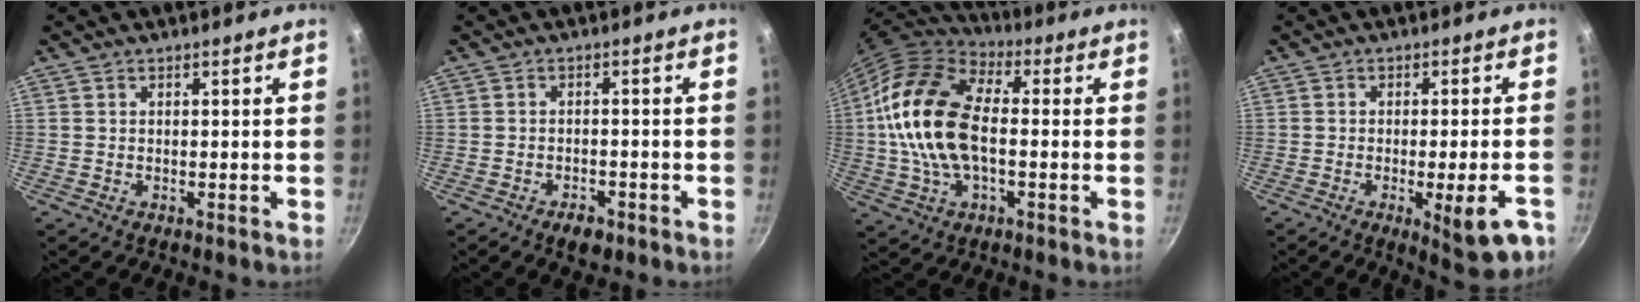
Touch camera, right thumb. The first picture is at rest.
{"total": 3.7, "force": [-2.3, 1.9, 2.1], "torque": [-0.028, 0.016, -0.032]}
{"total": 19.6, "force": [-0.2, 11.3, 16.0], "torque": [-0.301, 0.029, -0.017]}
{"total": 10.1, "force": [-4.2, 2.5, 8.8], "torque": [-0.093, 0.007, -0.049]}